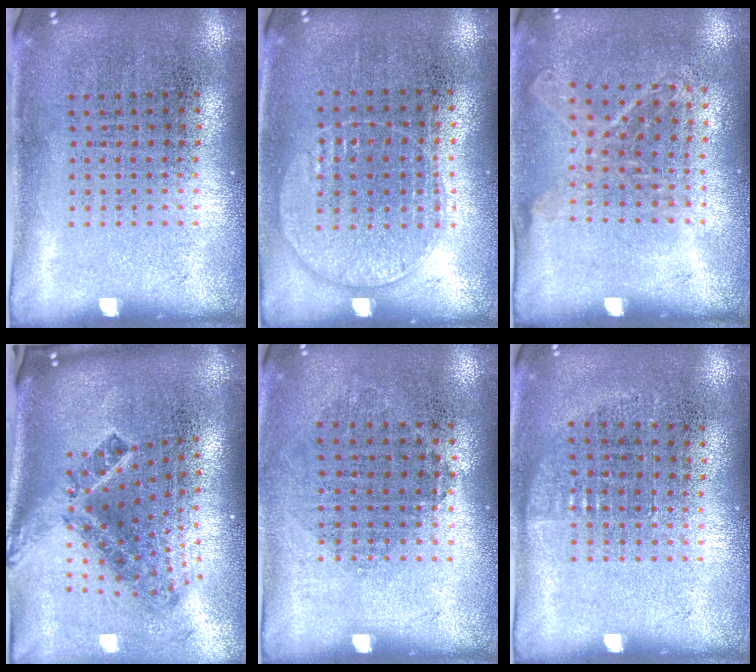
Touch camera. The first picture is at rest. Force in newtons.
{"total": 1.0, "press": 0.9, "slide": 0.4}
{"total": 1.1, "press": 1.0, "slide": 0.5}
{"total": 2.4, "press": 1.5, "slide": 1.9}
{"total": 0.8, "press": 0.8, "slide": 0.3}
{"total": 0.7, "press": 0.6, "slide": 0.3}